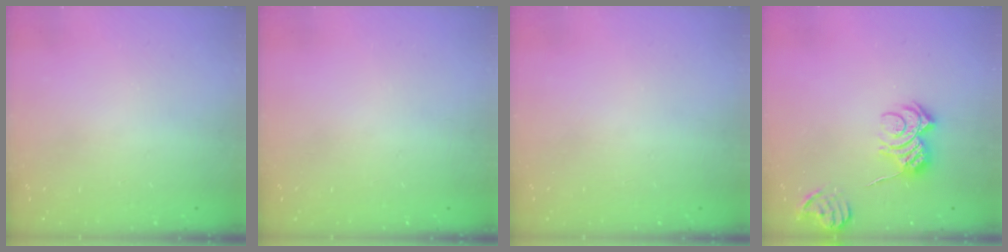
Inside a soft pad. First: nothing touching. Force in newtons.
{"total": 0.0}
{"total": 0.0}
{"total": 10.3, "press": 10.3, "slide": 1.0}